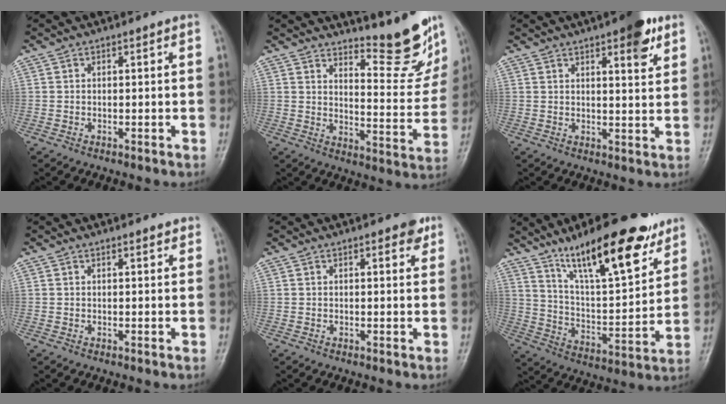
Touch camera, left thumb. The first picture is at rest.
{"total": 12.9, "force": [11.2, 2.7, 5.9], "torque": [-0.050, -0.106, 0.154]}
{"total": 7.7, "force": [4.4, 2.3, 5.9], "torque": [-0.063, -0.018, 0.054]}
{"total": 1.5, "force": [1.3, 0.5, 0.7], "torque": [-0.006, -0.005, 0.016]}
{"total": 2.9, "force": [1.8, 1.1, 2.0], "torque": [-0.016, -0.006, 0.019]}
{"total": 20.5, "force": [13.8, 5.9, 13.9], "torque": [-0.187, -0.064, 0.234]}